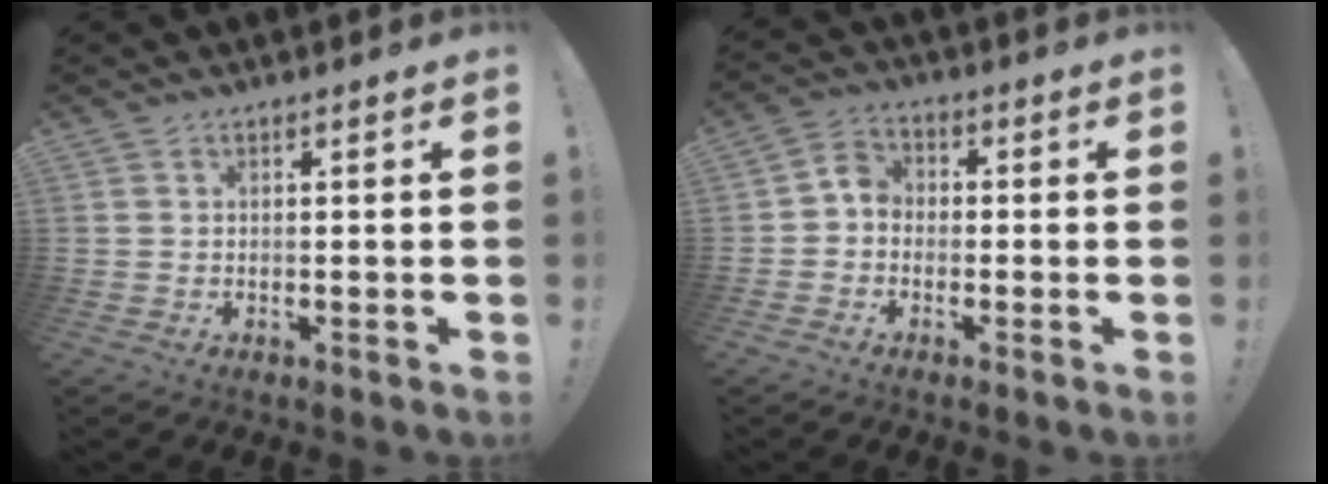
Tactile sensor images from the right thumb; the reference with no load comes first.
{"total": 4.5, "force": [-1.8, 3.5, 2.0], "torque": [-0.042, 0.017, -0.034]}